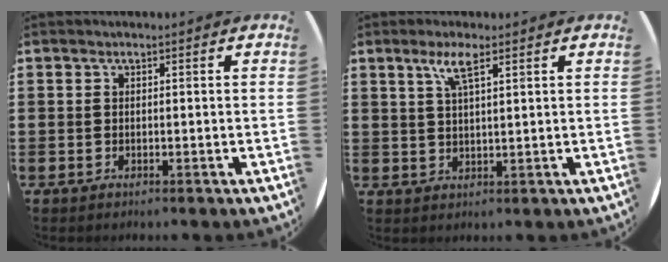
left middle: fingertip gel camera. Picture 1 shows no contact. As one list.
[{"total": 3.8, "force": [2.3, 0.5, 2.9], "torque": [-0.061, 0.007, 0.039]}]